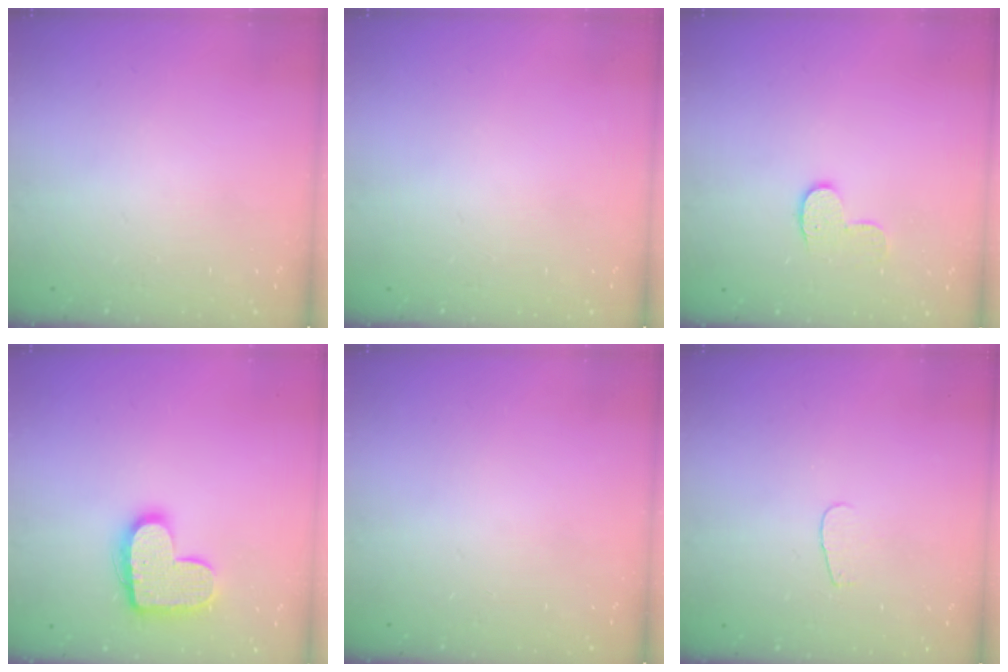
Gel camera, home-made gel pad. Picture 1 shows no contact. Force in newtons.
{"total": 0.0}
{"total": 8.1, "press": 8.1, "slide": 0.4}
{"total": 14.6, "press": 14.6, "slide": 0.8}
{"total": 0.0}
{"total": 2.8, "press": 2.8, "slide": 0.2}